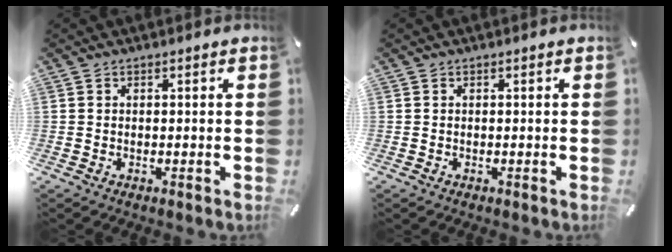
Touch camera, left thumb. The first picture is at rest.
{"total": 0.0}